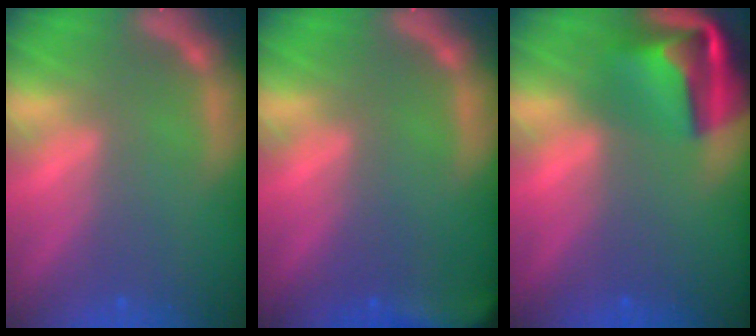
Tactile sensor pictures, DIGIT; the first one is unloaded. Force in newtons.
{"total": 7.0}
{"total": 8.4}